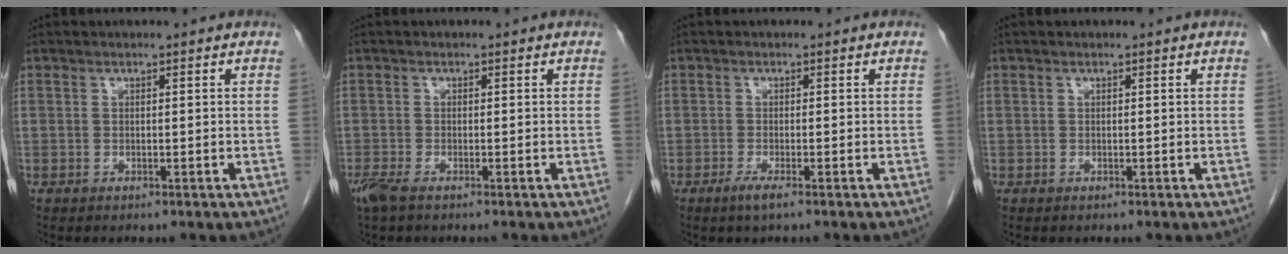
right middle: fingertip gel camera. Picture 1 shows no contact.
{"total": 2.8, "force": [-1.9, 0.8, 1.9], "torque": [-0.046, -0.008, -0.036]}
{"total": 2.1, "force": [-1.3, -0.1, 1.6], "torque": [-0.038, -0.008, -0.026]}
{"total": 0.0}